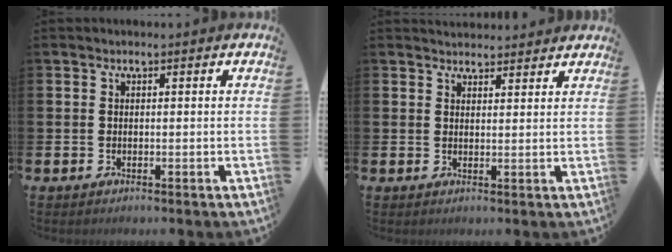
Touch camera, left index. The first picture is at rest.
{"total": 2.8, "force": [2.7, 0.7, -0.2], "torque": [0.007, -0.013, 0.048]}